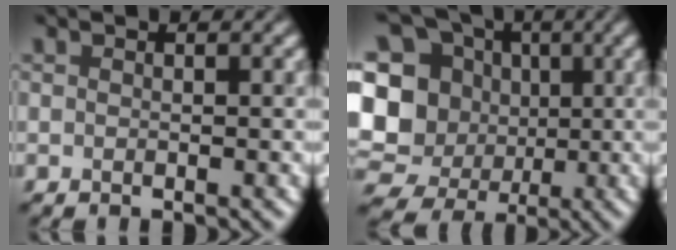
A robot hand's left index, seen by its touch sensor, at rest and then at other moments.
{"total": 16.7, "force": [0.8, 15.5, 6.1], "torque": [-0.181, 0.026, -0.008]}